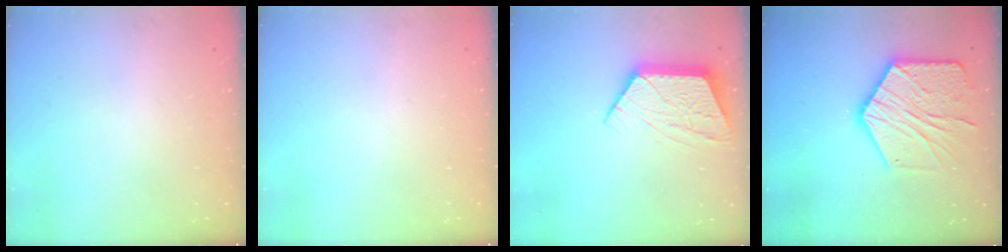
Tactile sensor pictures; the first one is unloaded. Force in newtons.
{"total": 0.0}
{"total": 12.1, "press": 12.1, "slide": 0.8}
{"total": 18.6, "press": 18.6, "slide": 1.4}